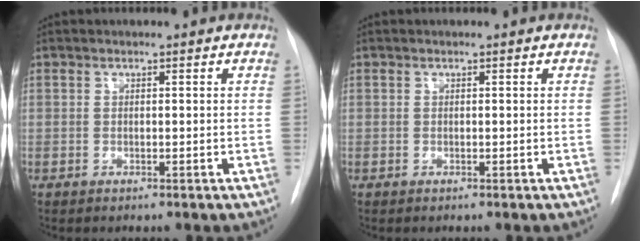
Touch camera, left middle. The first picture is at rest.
{"total": 0.0}